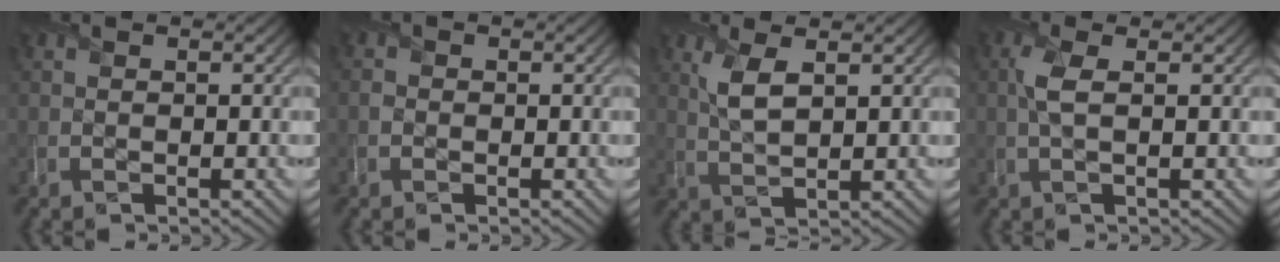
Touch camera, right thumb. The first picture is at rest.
{"total": 0.8, "force": [-0.3, 0.7, 0.1], "torque": [-0.002, 0.001, -0.010]}
{"total": 4.2, "force": [1.8, 1.7, 3.4], "torque": [-0.085, -0.001, 0.039]}
{"total": 2.8, "force": [0.5, 0.9, 2.6], "torque": [-0.066, 0.006, 0.006]}